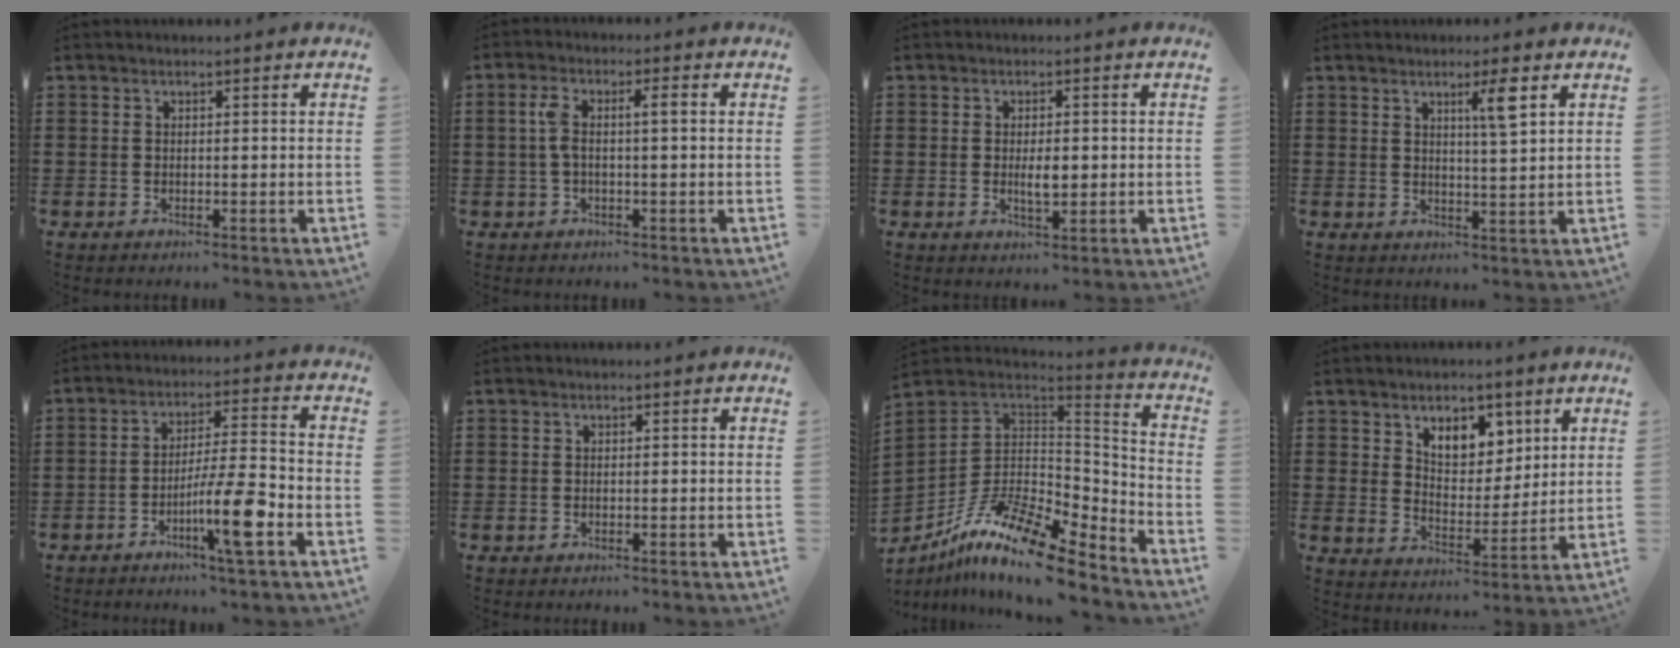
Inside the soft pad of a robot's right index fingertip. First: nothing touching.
{"total": 4.0, "force": [0.0, 1.0, 3.9], "torque": [-0.080, 0.005, -0.005]}
{"total": 3.1, "force": [-0.2, 1.1, 3.0], "torque": [-0.055, 0.000, -0.004]}
{"total": 4.6, "force": [2.4, 0.3, 3.9], "torque": [-0.066, -0.004, 0.034]}
{"total": 9.8, "force": [-4.2, 0.7, 8.9], "torque": [-0.156, -0.003, -0.075]}
{"total": 0.0}
{"total": 14.6, "force": [-9.9, 3.9, 10.0], "torque": [-0.195, 0.020, -0.184]}
{"total": 6.6, "force": [4.4, 4.1, 2.7], "torque": [-0.059, -0.003, 0.078]}